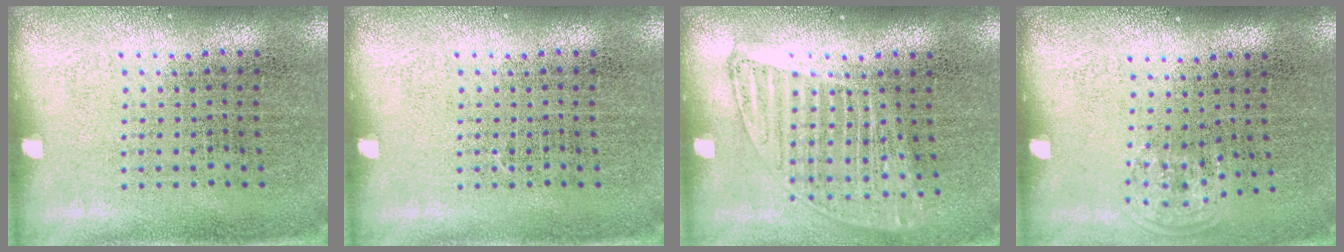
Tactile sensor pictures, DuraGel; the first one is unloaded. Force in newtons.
{"total": 0.0}
{"total": 1.3, "press": 1.1, "slide": 0.6}
{"total": 0.8, "press": 0.6, "slide": 0.5}